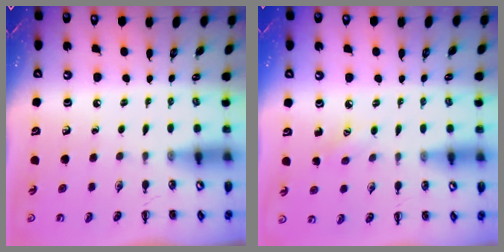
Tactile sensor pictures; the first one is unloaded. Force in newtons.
{"total": 4.0, "press": 3.9, "slide": 1.1}